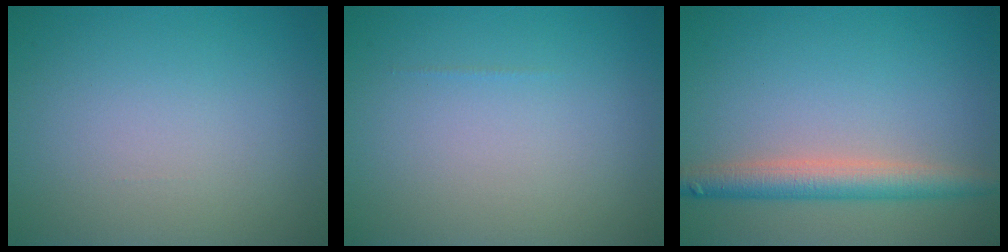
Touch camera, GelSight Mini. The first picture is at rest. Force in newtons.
{"total": 0.0}
{"total": 3.8, "press": 3.8, "slide": 0.2}